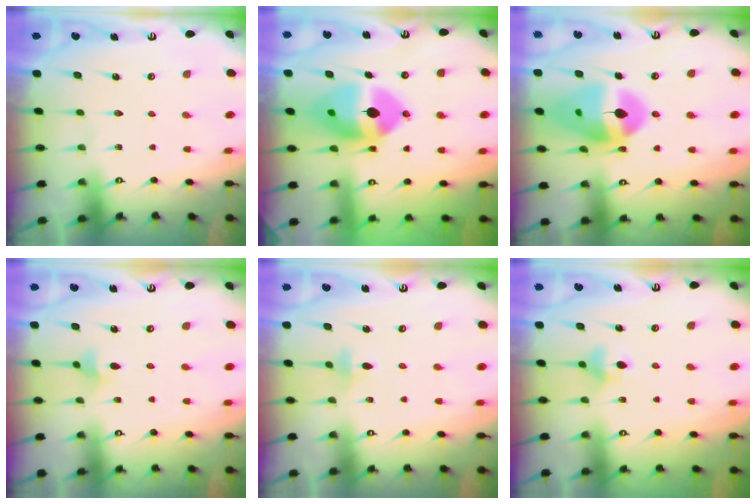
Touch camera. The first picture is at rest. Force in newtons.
{"total": 14.2, "press": 14.0, "slide": 2.0}
{"total": 17.9, "press": 17.8, "slide": 2.1}
{"total": 3.7, "press": 3.5, "slide": 1.0}
{"total": 4.0, "press": 3.8, "slide": 1.2}
{"total": 6.1, "press": 6.1, "slide": 0.9}